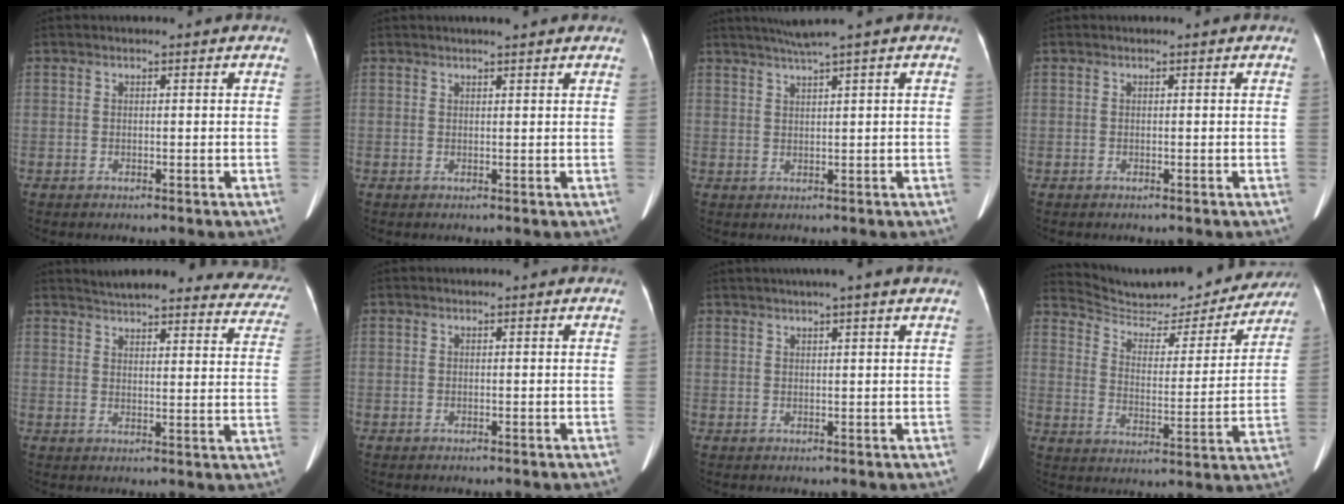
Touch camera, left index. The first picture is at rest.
{"total": 1.9, "force": [1.5, 0.0, 1.1], "torque": [-0.009, 0.013, 0.012]}
{"total": 3.7, "force": [2.6, -1.1, 2.3], "torque": [-0.046, 0.007, 0.052]}
{"total": 0.0}
{"total": 22.2, "force": [20.9, 4.4, 6.4], "torque": [-0.075, -0.051, 0.232]}
{"total": 0.0}
{"total": 3.6, "force": [2.5, -0.9, 2.5], "torque": [-0.033, 0.019, 0.031]}
{"total": 18.9, "force": [18.0, 4.0, 4.2], "torque": [-0.061, -0.019, 0.245]}